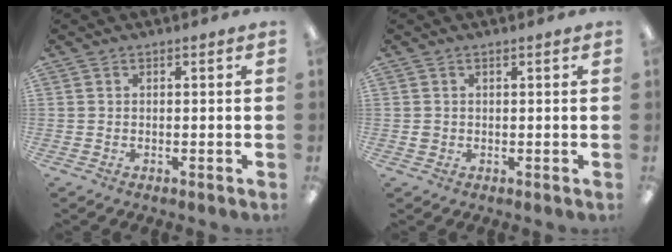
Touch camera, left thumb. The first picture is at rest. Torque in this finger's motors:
{"motor_torque": [0.06, 0.38, 0.33, -0.12, -0.03]}